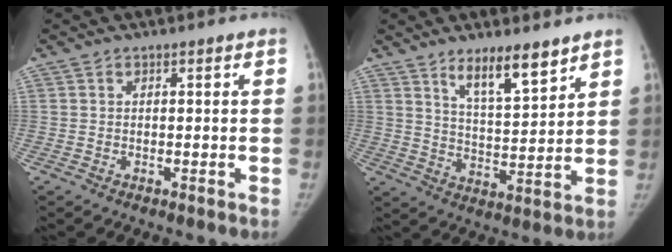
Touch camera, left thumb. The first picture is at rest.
{"total": 9.6, "force": [6.9, 2.4, 6.3], "torque": [-0.091, -0.053, 0.123]}